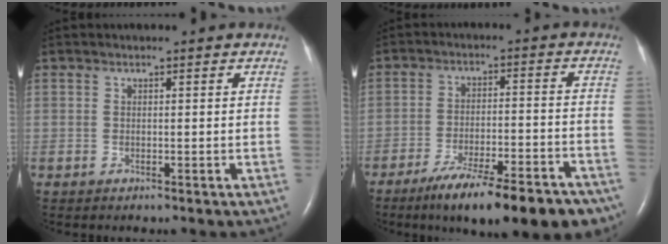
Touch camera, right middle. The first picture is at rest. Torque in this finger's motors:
{"motor_torque": [1.10, -1.04, 0.31, 0.11]}